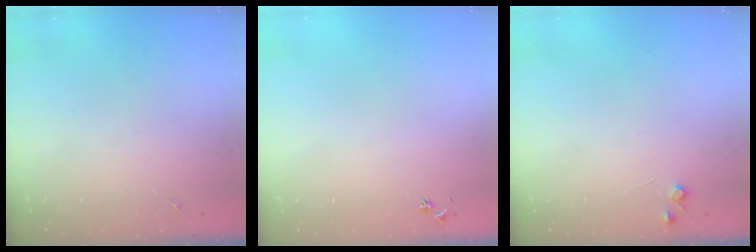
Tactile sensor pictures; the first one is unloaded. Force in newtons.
{"total": 3.0, "press": 2.9, "slide": 0.4}
{"total": 4.9, "press": 4.8, "slide": 0.8}